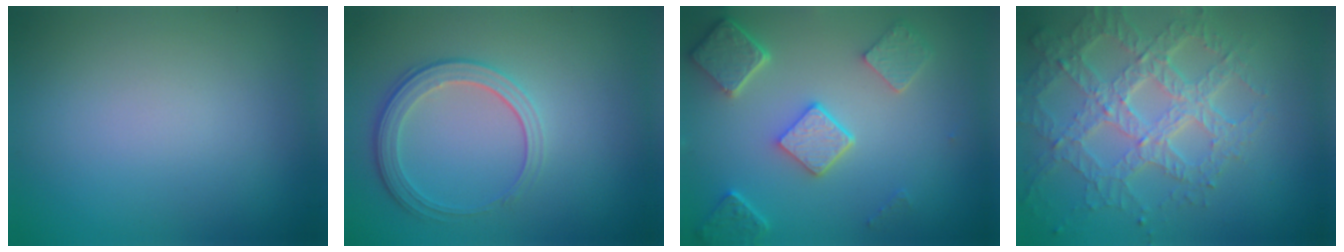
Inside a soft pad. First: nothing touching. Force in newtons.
{"total": 3.2, "press": 2.6, "slide": 1.9}
{"total": 5.5, "press": 4.2, "slide": 3.5}
{"total": 7.0, "press": 5.0, "slide": 4.9}